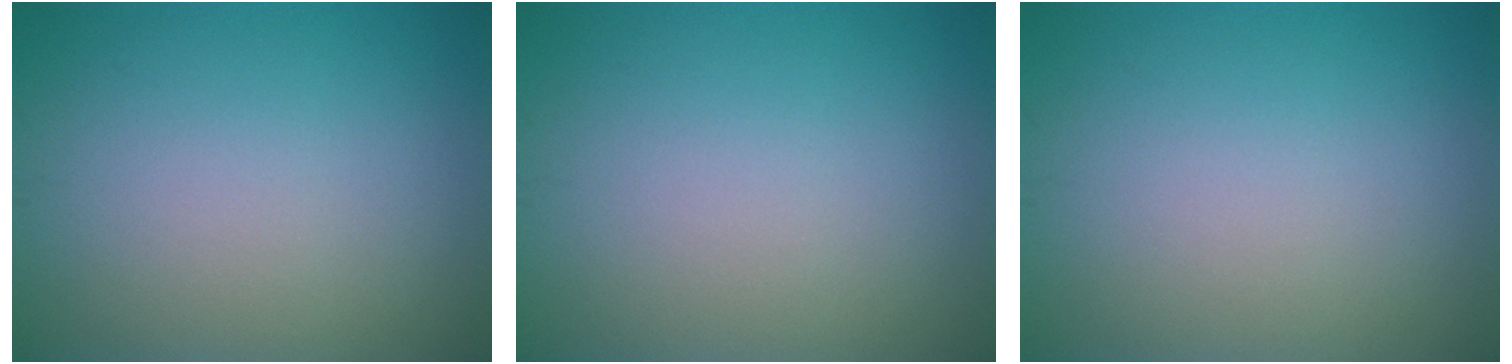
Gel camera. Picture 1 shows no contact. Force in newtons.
{"total": 0.0}
{"total": 0.0}